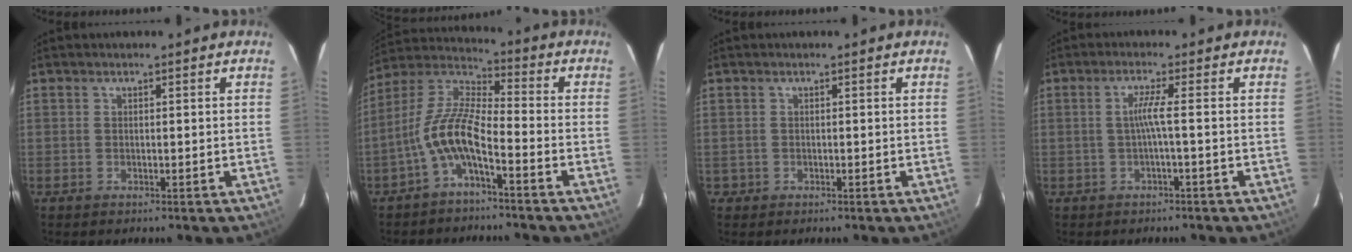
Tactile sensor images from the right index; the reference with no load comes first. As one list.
[{"total": 9.6, "force": [-4.5, 2.4, 8.2], "torque": [-0.181, 0.012, -0.090]}, {"total": 1.2, "force": [-0.3, 1.1, -0.1], "torque": [0.001, 0.003, -0.003]}, {"total": 2.8, "force": [-0.7, -0.9, 2.5], "torque": [-0.052, -0.001, -0.011]}]